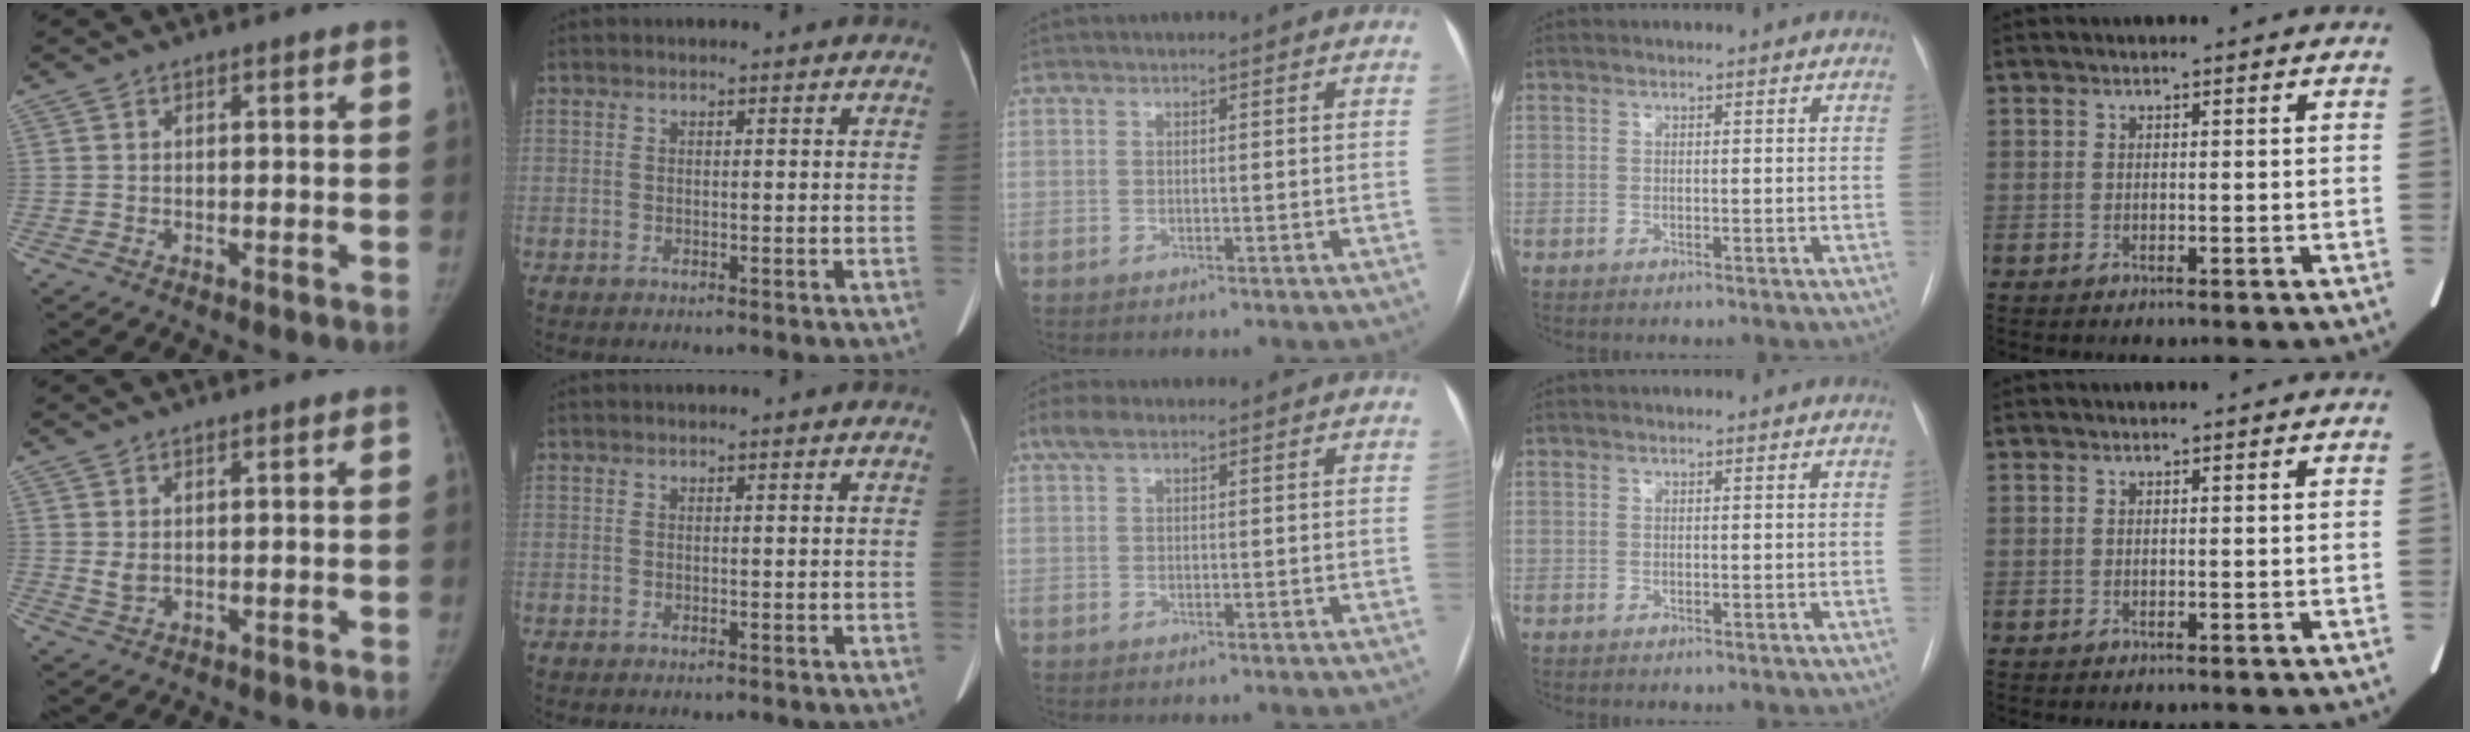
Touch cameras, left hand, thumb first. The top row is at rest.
{"thumb": {"total": 2.8, "force": [0.8, 1.7, 2.1], "torque": [-0.034, -0.011, 0.024]}, "middle": {"total": 2.9, "force": [1.8, 1.1, 2.0], "torque": [-0.048, 0.025, 0.039]}}